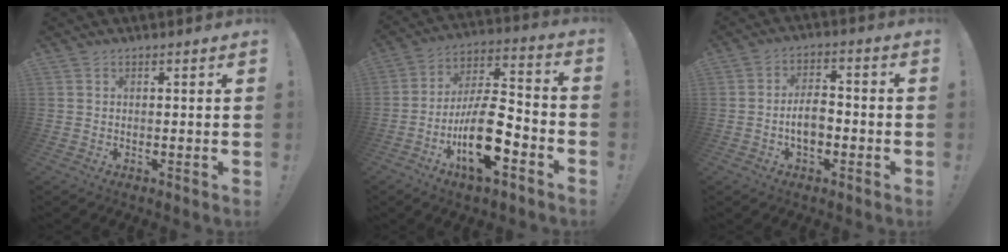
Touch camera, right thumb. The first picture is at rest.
{"total": 18.3, "force": [-7.6, 7.3, 14.9], "torque": [-0.268, 0.043, -0.120]}
{"total": 7.1, "force": [-2.1, 4.0, 5.5], "torque": [-0.094, 0.007, -0.039]}